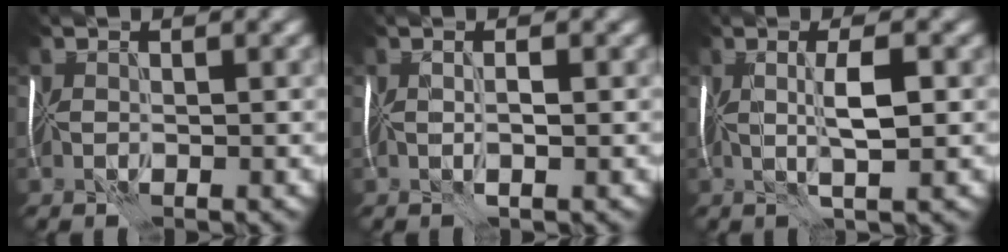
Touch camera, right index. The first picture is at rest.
{"total": 1.3, "force": [0.1, 0.0, 1.3], "torque": [-0.023, 0.000, 0.002]}
{"total": 3.4, "force": [0.3, 0.4, 3.4], "torque": [-0.065, 0.004, 0.007]}